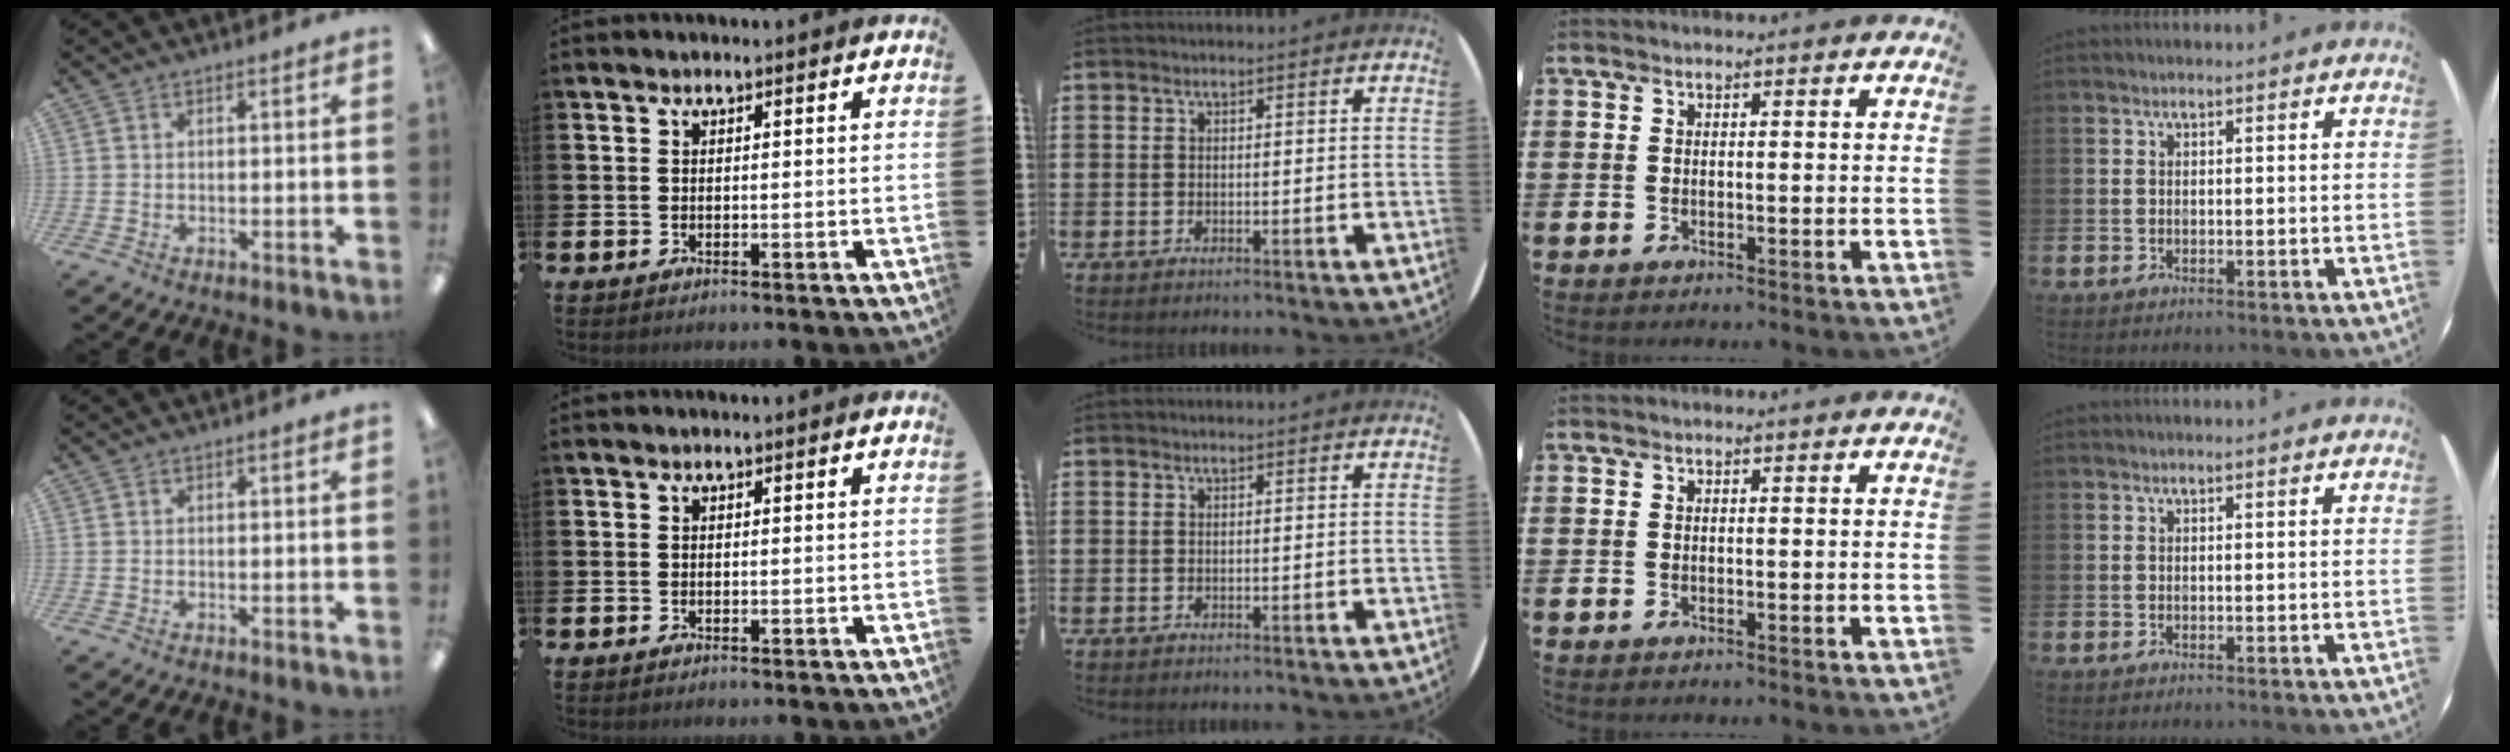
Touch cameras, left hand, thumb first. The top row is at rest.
{}